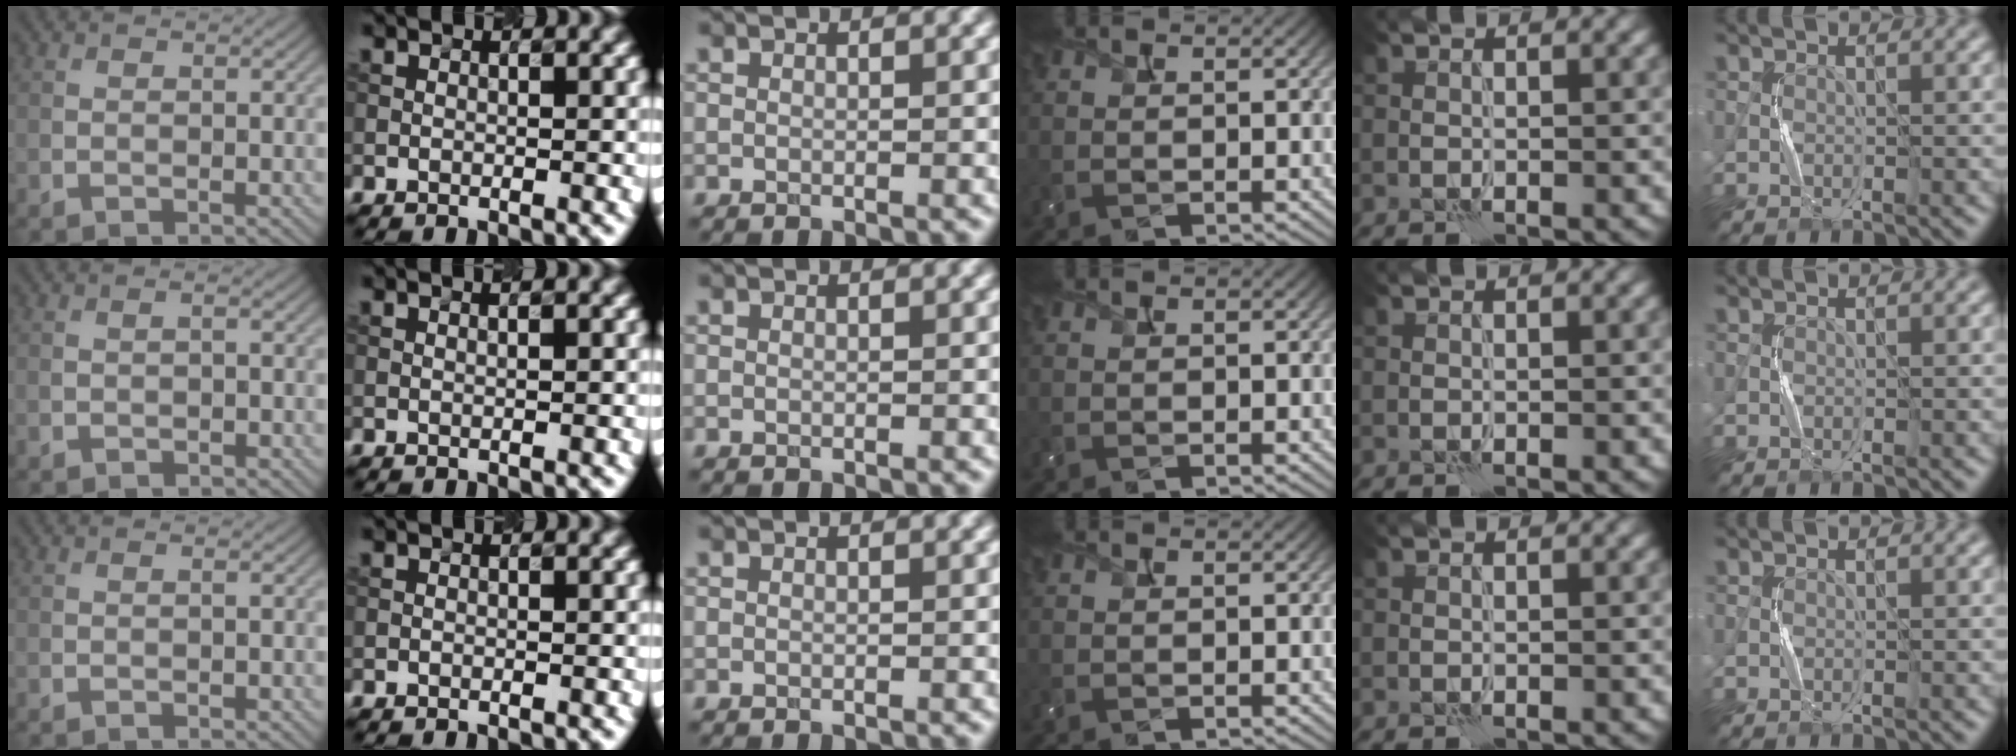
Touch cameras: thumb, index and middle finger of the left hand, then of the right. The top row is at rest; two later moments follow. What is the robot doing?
{"motion": "squeeze", "object": "bubble wrap"}